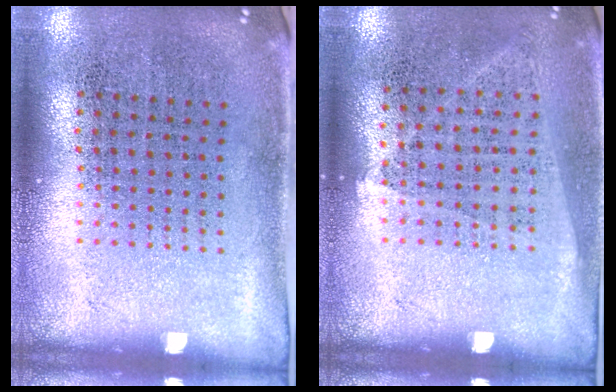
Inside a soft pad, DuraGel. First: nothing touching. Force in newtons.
{"total": 1.0, "press": 0.9, "slide": 0.6}